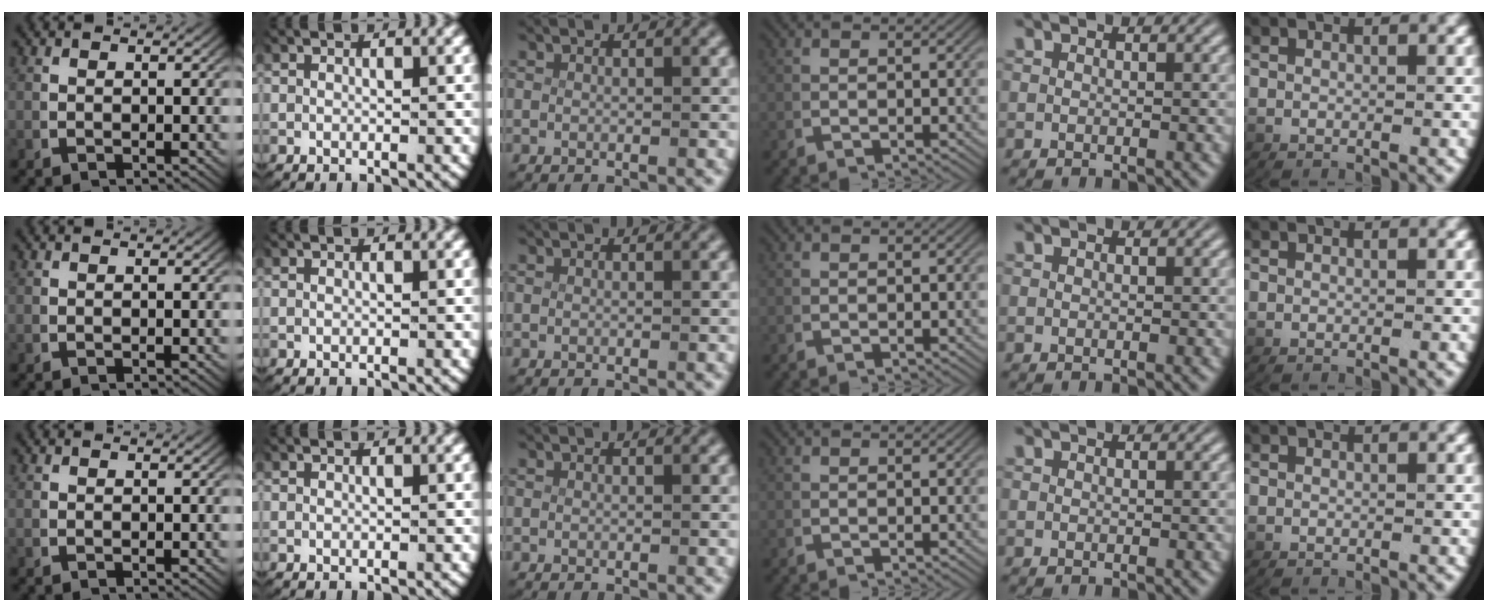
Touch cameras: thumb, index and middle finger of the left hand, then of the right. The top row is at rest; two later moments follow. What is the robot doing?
{"motion": "lift_and_place", "object": "paper"}